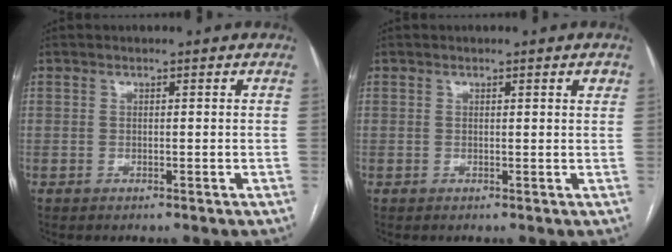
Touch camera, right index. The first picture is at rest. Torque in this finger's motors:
{"motor_torque": [0.18, 0.10, 0.03, 0.01]}